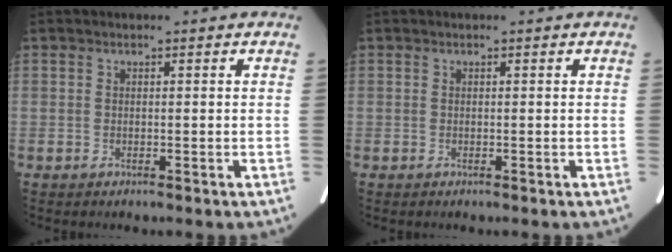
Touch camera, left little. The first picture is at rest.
{"total": 0.0}